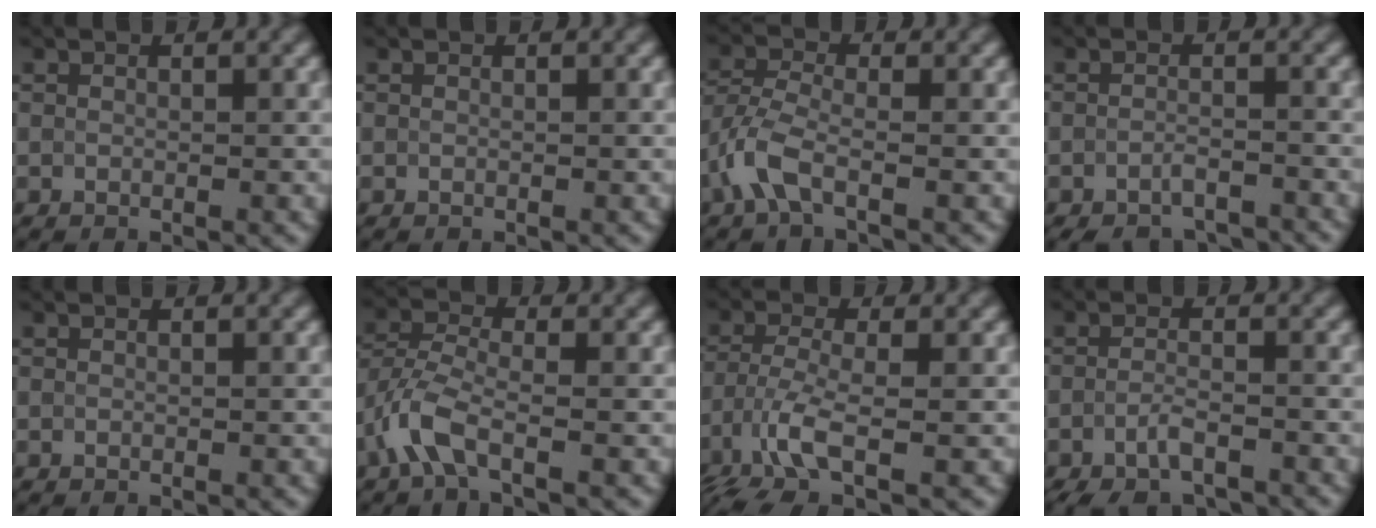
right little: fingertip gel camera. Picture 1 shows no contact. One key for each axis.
{"total": 0.0}
{"total": 3.7, "fx": -2.0, "fy": 1.4, "fz": 2.8, "tx": -0.072, "ty": 0.002, "tz": -0.056}
{"total": 3.3, "fx": -2.8, "fy": 1.0, "fz": 1.4, "tx": -0.024, "ty": -0.009, "tz": -0.043}
{"total": 0.0}
{"total": 4.2, "fx": -2.3, "fy": 1.5, "fz": 3.2, "tx": -0.077, "ty": 0.002, "tz": -0.062}
{"total": 4.8, "fx": -2.3, "fy": 1.3, "fz": 4.0, "tx": -0.092, "ty": -0.005, "tz": -0.055}
{"total": 4.0, "fx": -2.8, "fy": 1.2, "fz": 2.5, "tx": -0.048, "ty": -0.008, "tz": -0.053}